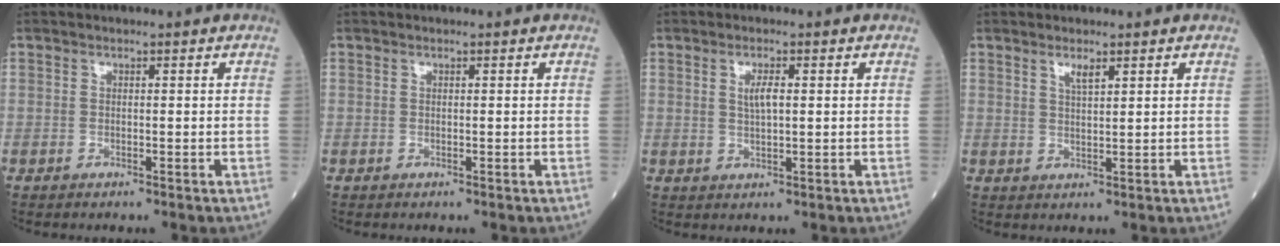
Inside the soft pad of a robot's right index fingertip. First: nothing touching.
{"total": 0.0}
{"total": 2.5, "force": [0.6, 0.6, 2.4], "torque": [-0.047, 0.000, 0.012]}
{"total": 2.0, "force": [1.3, 0.3, 1.4], "torque": [-0.028, -0.002, 0.026]}